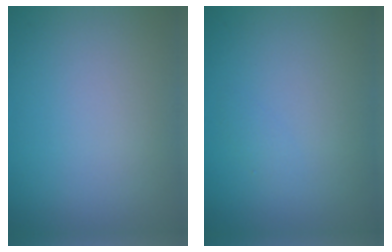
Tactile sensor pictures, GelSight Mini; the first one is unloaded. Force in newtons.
{"total": 0.5, "press": 0.5, "slide": 0.0}